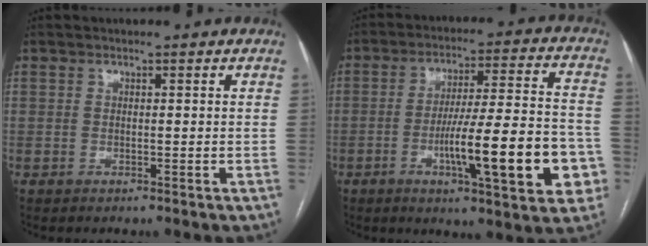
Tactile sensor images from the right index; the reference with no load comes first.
{"total": 17.9, "force": [-5.5, 2.5, 16.9], "torque": [-0.226, 0.014, -0.072]}